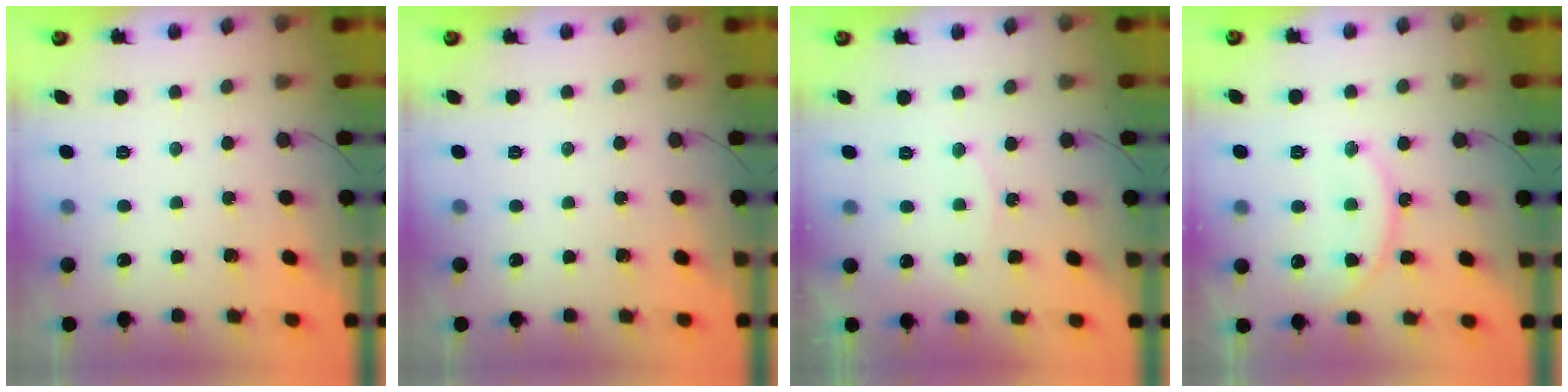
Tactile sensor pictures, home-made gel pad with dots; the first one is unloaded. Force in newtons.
{"total": 0.0}
{"total": 5.3, "press": 5.3, "slide": 0.6}
{"total": 13.5, "press": 13.4, "slide": 1.2}